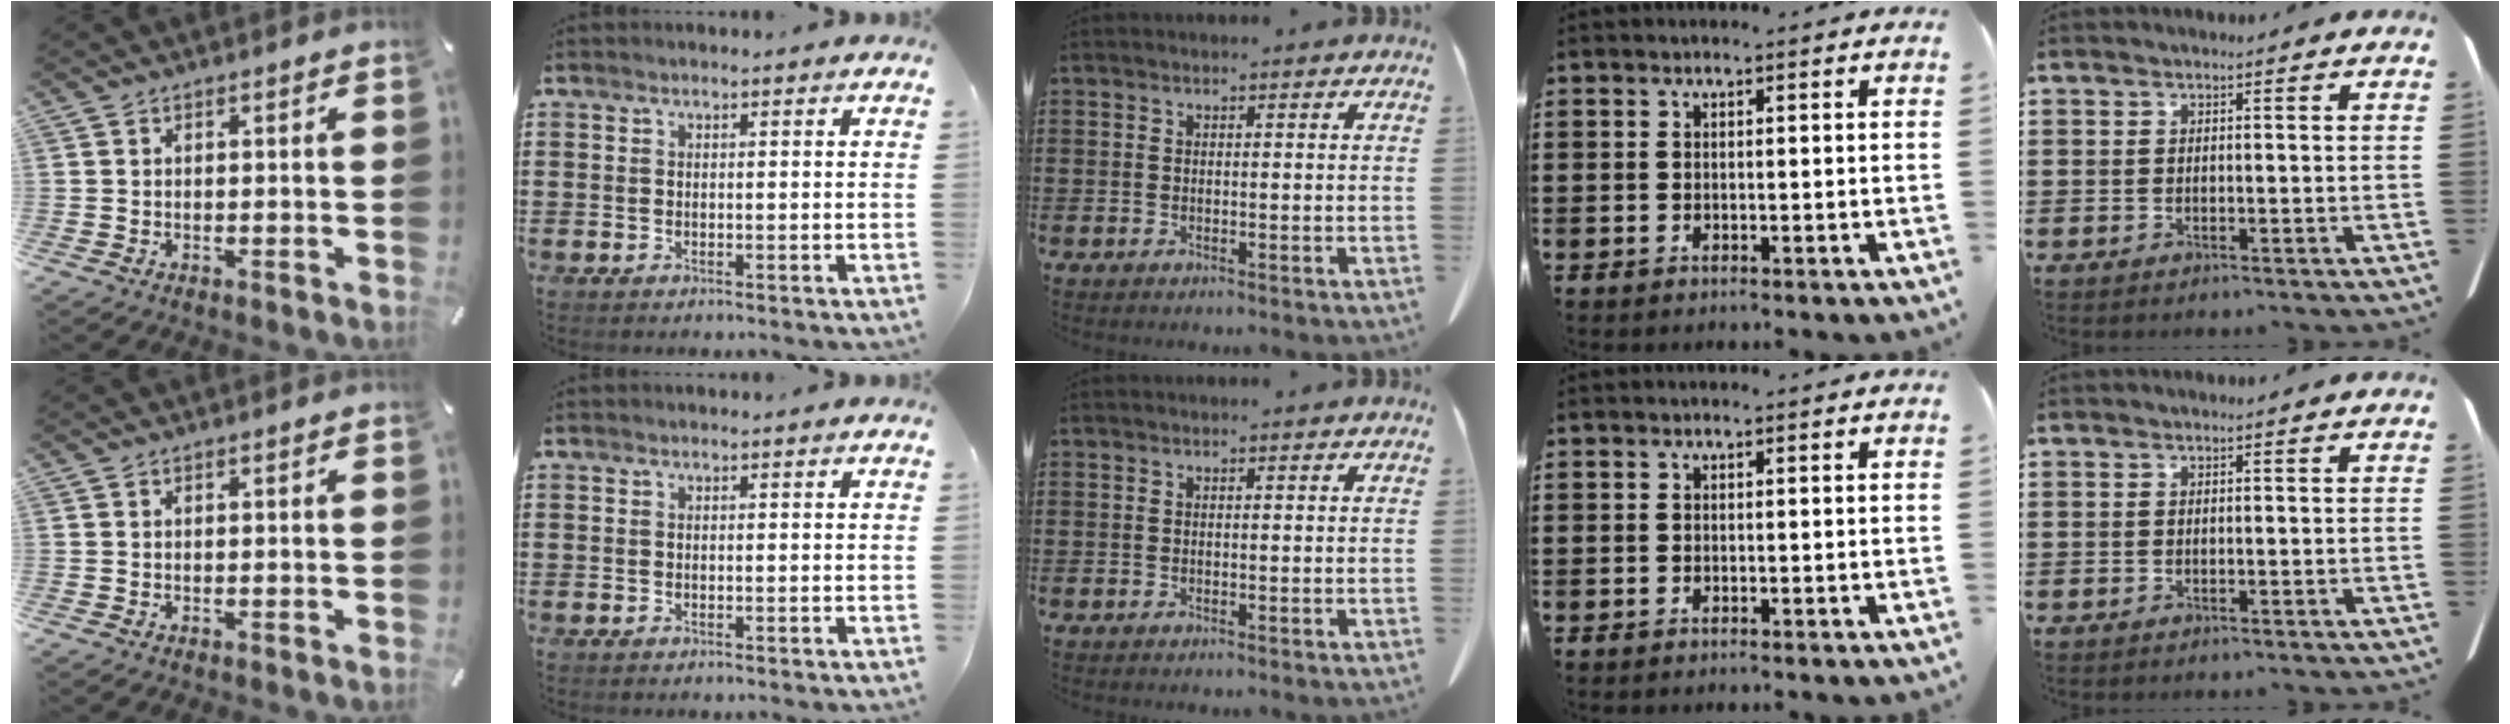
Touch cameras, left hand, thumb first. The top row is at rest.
{}